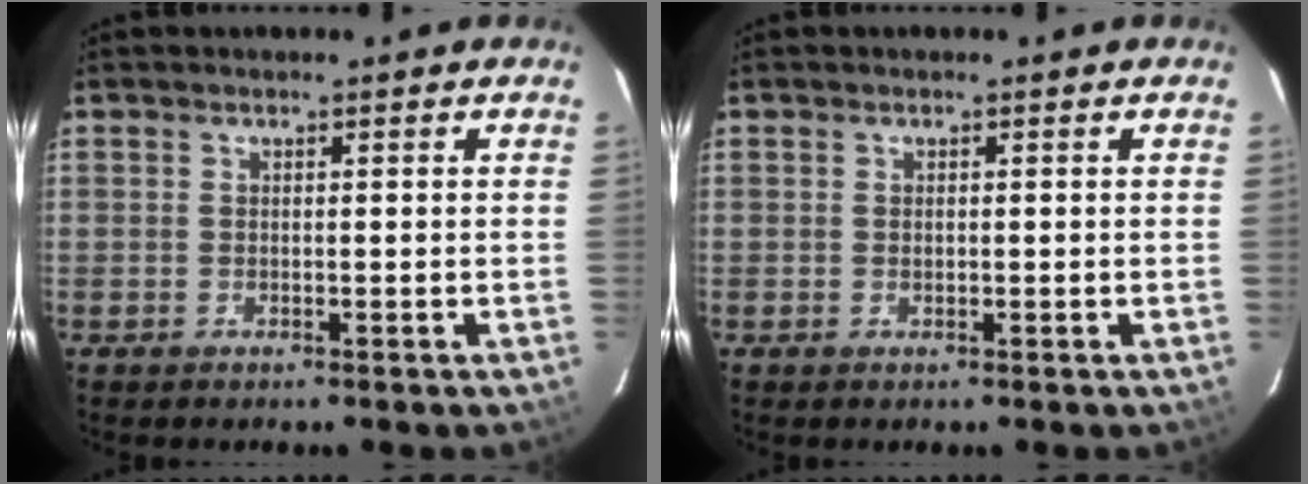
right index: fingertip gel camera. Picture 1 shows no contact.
{"total": 0.0}